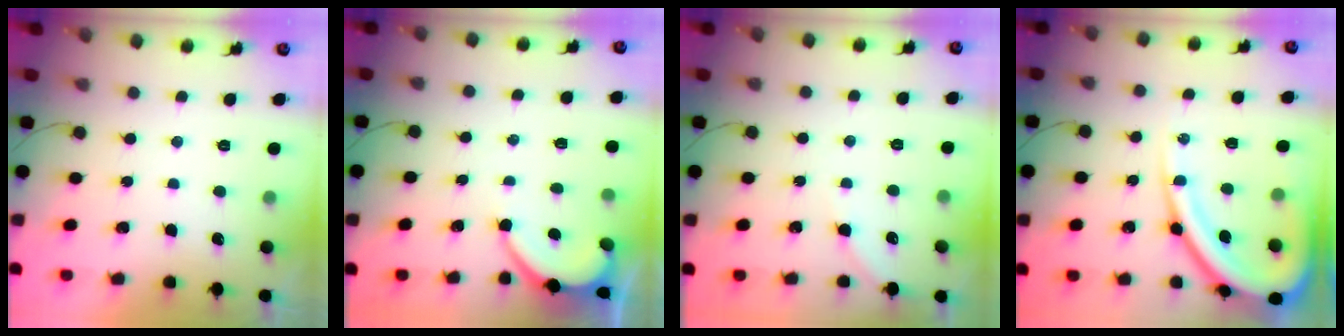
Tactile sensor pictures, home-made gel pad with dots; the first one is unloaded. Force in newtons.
{"total": 4.3, "press": 4.2, "slide": 0.4}
{"total": 2.9, "press": 2.8, "slide": 0.6}
{"total": 16.0, "press": 15.9, "slide": 1.6}